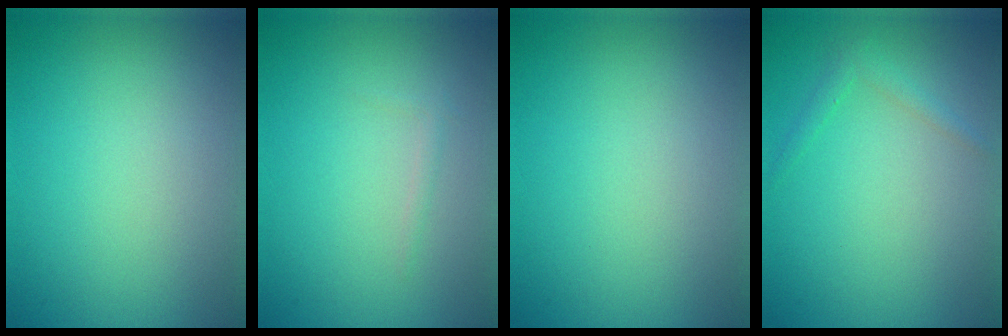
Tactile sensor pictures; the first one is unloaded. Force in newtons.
{"total": 0.6, "press": 0.6, "slide": 0.1}
{"total": 0.0}
{"total": 1.2, "press": 1.2, "slide": 0.1}